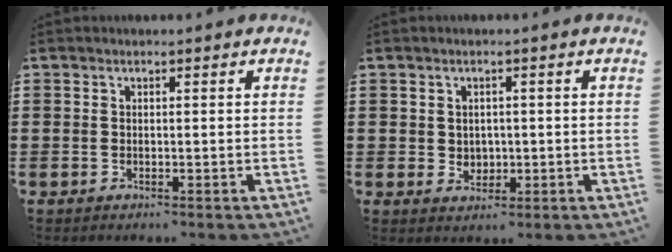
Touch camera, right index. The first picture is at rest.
{"total": 2.0, "force": [0.4, 1.8, 0.5], "torque": [-0.009, 0.006, 0.004]}